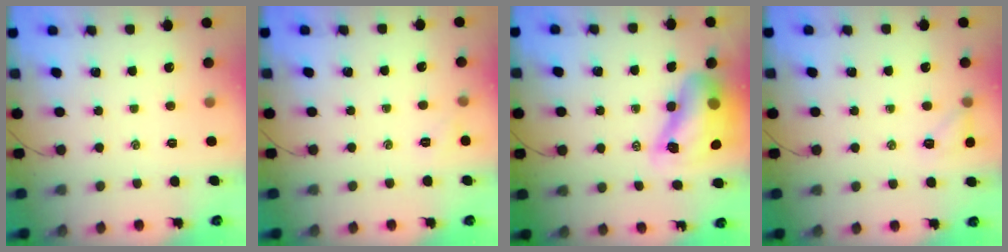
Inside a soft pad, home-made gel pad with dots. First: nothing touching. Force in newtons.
{"total": 4.0, "press": 3.8, "slide": 1.2}
{"total": 13.3, "press": 12.8, "slide": 3.6}
{"total": 7.5, "press": 7.4, "slide": 1.2}